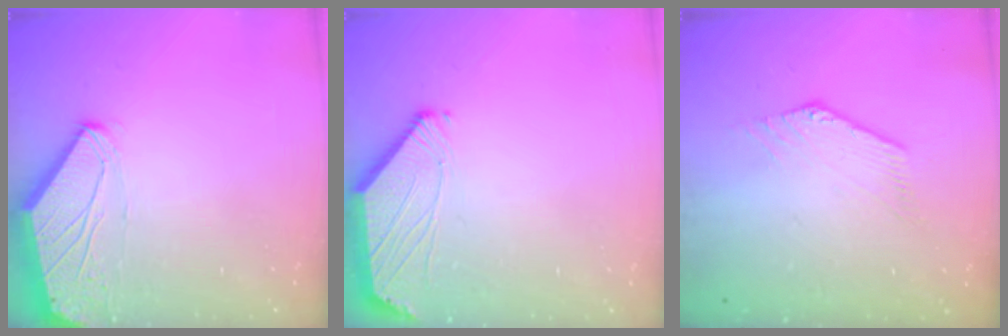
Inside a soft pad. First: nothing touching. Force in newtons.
{"total": 0.0}
{"total": 0.5, "press": 0.5, "slide": 0.2}